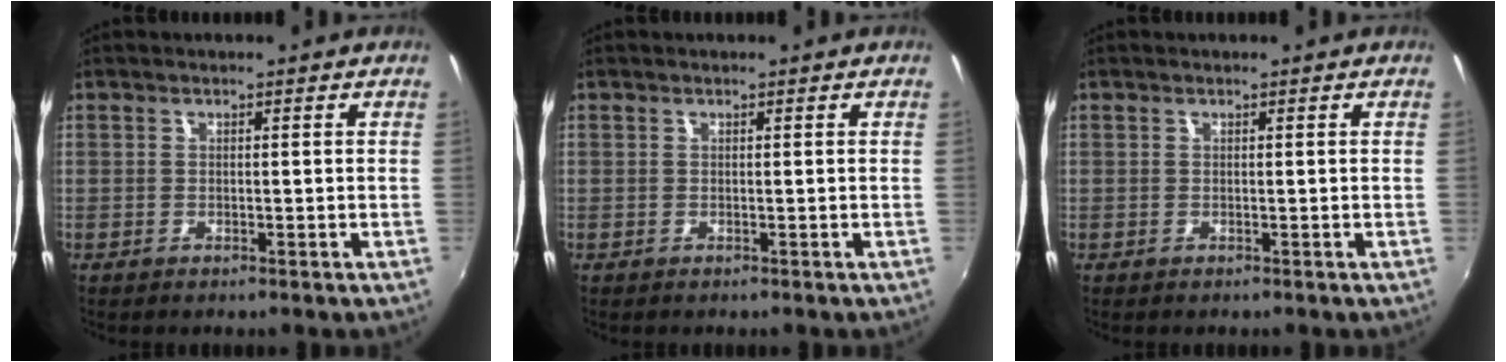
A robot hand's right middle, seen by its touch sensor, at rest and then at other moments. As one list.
[{"total": 0.0}, {"total": 0.0}]